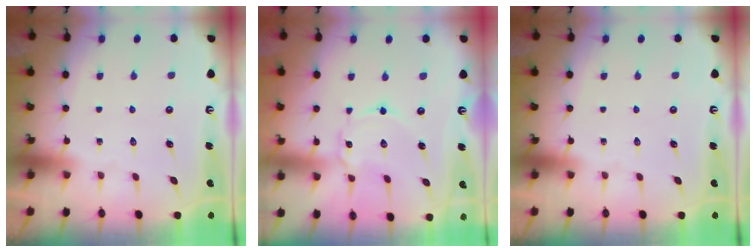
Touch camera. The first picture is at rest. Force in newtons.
{"total": 2.0, "press": 2.0, "slide": 0.2}
{"total": 0.0}